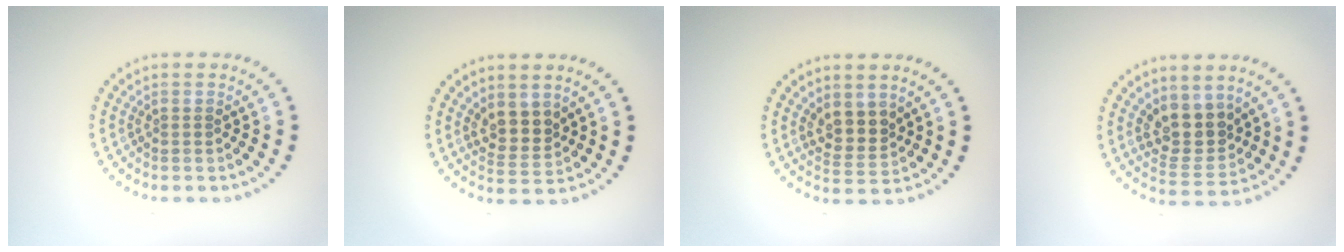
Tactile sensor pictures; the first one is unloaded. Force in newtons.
{"total": 2.6, "press": 2.2, "slide": 1.4}
{"total": 2.6, "press": 2.2, "slide": 1.4}
{"total": 3.8, "press": 3.4, "slide": 1.6}